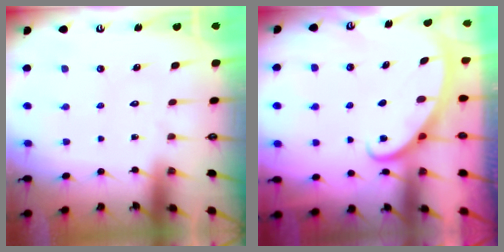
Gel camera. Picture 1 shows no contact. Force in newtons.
{"total": 2.6, "press": 2.6, "slide": 0.4}